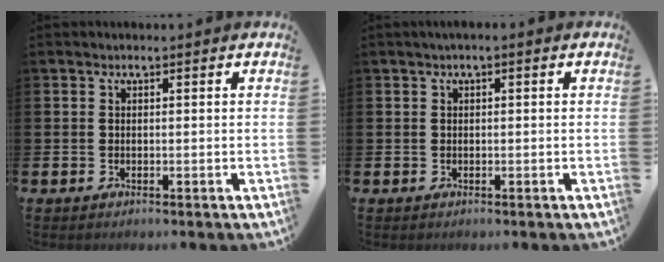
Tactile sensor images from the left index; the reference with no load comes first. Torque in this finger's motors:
{"motor_torque": [0.37, -0.37, 0.12, 0.02]}